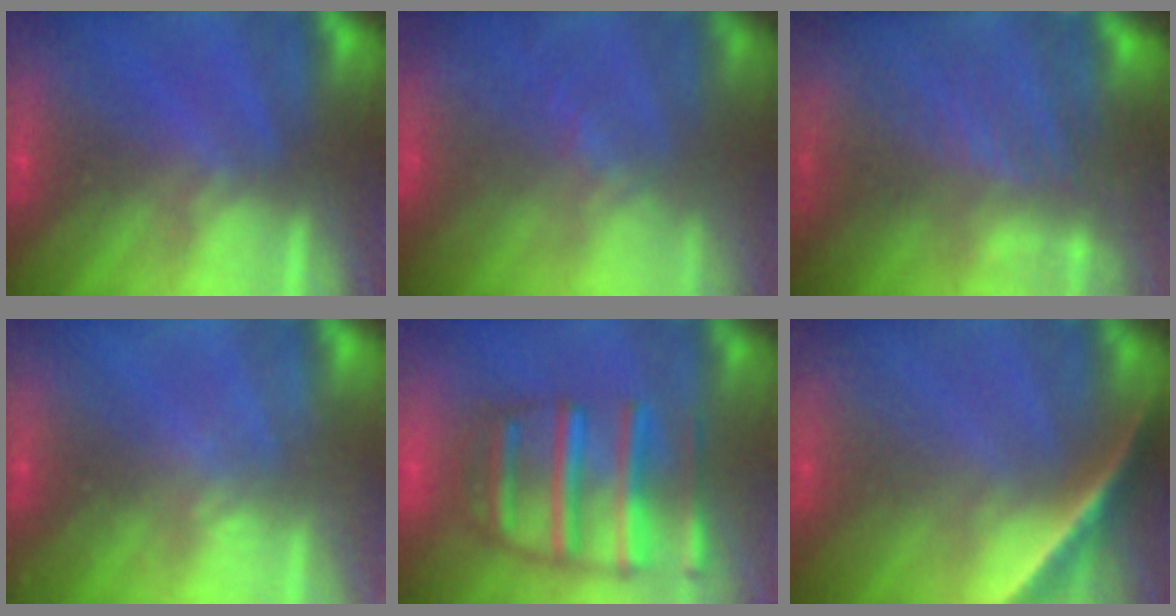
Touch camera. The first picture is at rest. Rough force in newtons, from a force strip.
{"total": 7.4}
{"total": 4.2}
{"total": 2.2}
{"total": 7.0}
{"total": 1.8}